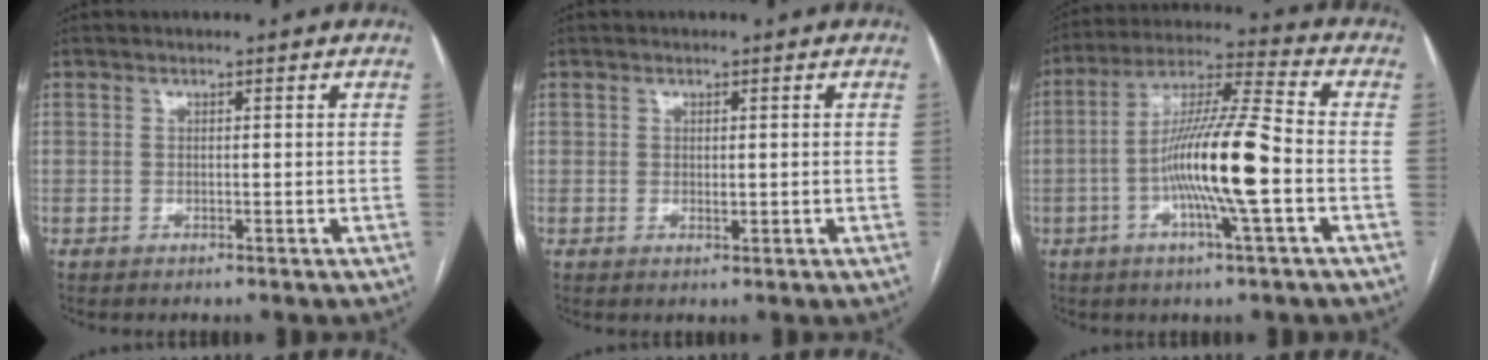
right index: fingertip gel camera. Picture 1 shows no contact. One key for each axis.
{"total": 0.8, "fx": 0.1, "fy": 0.4, "fz": 0.6, "tx": -0.012, "ty": -0.003, "tz": 0.004}
{"total": 13.6, "fx": -3.1, "fy": -0.1, "fz": 13.2, "tx": -0.250, "ty": 0.003, "tz": -0.065}